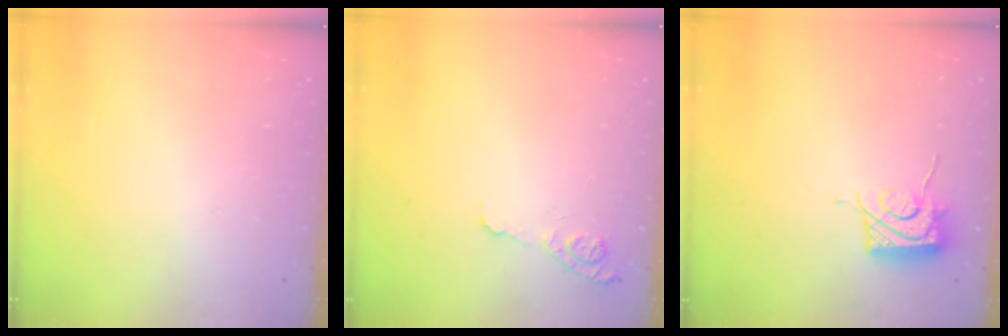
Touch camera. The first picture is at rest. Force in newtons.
{"total": 7.6, "press": 7.5, "slide": 0.8}
{"total": 12.2, "press": 12.0, "slide": 1.8}